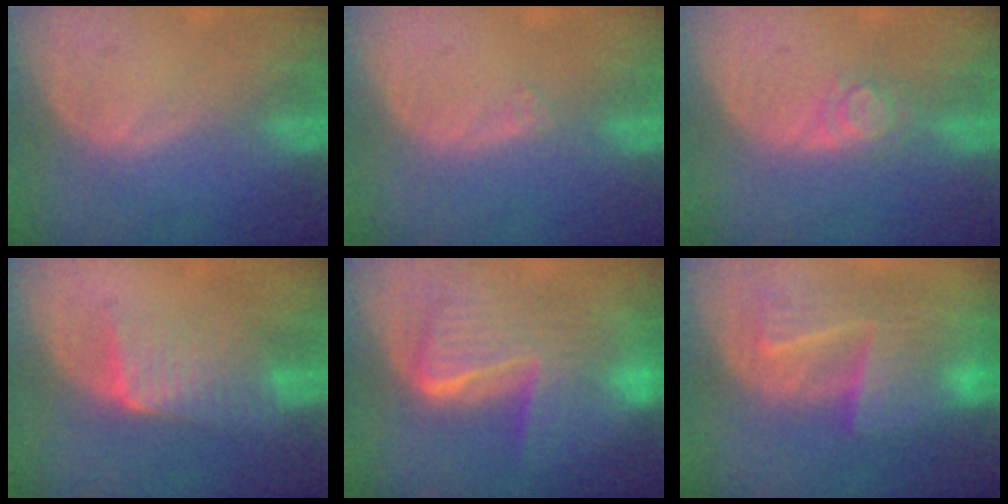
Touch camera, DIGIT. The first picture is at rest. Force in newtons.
{"total": 0.6, "press": 0.5, "slide": 0.2}
{"total": 2.9, "press": 2.9, "slide": 0.3}
{"total": 6.3, "press": 5.6, "slide": 2.8}
{"total": 9.9, "press": 9.9, "slide": 1.0}
{"total": 9.5, "press": 8.4, "slide": 4.4}